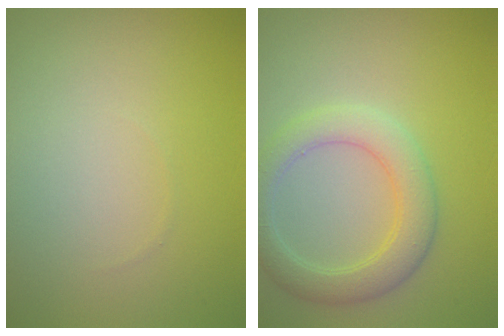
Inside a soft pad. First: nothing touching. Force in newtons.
{"total": 4.3, "press": 4.3, "slide": 0.3}